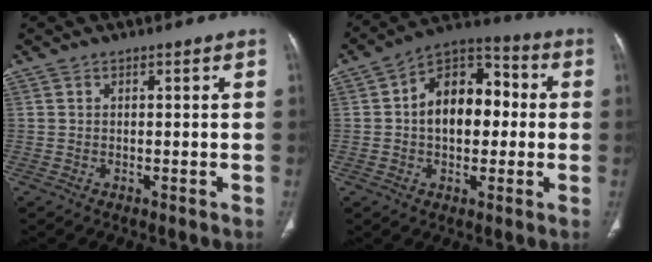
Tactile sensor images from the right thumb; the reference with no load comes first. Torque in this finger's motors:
{"motor_torque": [-0.18, 0.65, 0.39, -0.01, 0.09]}